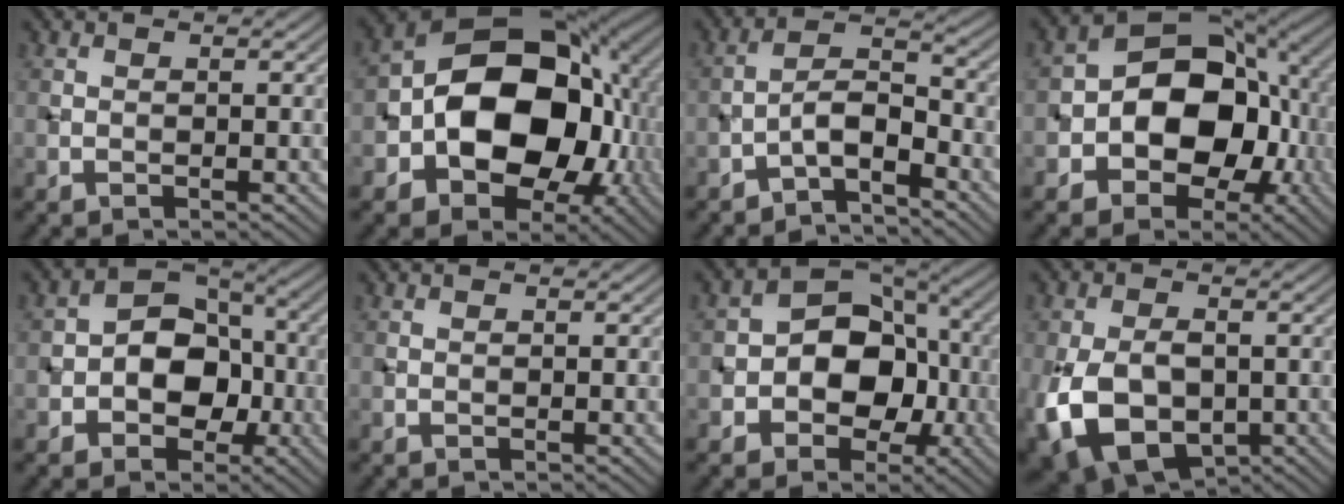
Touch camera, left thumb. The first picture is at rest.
{"total": 16.5, "force": [-2.2, 11.8, 11.4], "torque": [-0.159, -0.007, -0.049]}
{"total": 5.1, "force": [-3.5, 1.7, 3.3], "torque": [-0.061, 0.014, -0.074]}
{"total": 13.6, "force": [-2.0, 9.8, 9.1], "torque": [-0.143, -0.006, -0.047]}
{"total": 8.0, "force": [-1.7, 6.1, 5.0], "torque": [-0.064, 0.008, -0.049]}
{"total": 0.0}
{"total": 10.1, "force": [-1.9, 7.7, 6.2], "torque": [-0.069, 0.003, -0.055]}
{"total": 11.9, "force": [-3.9, 7.4, 8.4], "torque": [-0.163, -0.026, -0.051]}